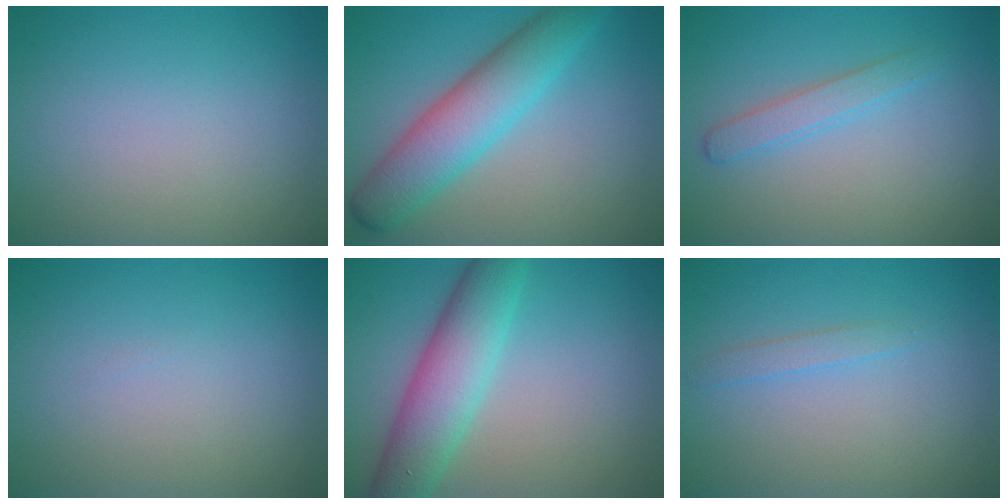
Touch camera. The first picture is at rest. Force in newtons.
{"total": 6.4, "press": 6.4, "slide": 0.2}
{"total": 1.9, "press": 1.9, "slide": 0.1}
{"total": 0.0}
{"total": 6.5, "press": 6.5, "slide": 0.2}
{"total": 1.2, "press": 1.2, "slide": 0.1}